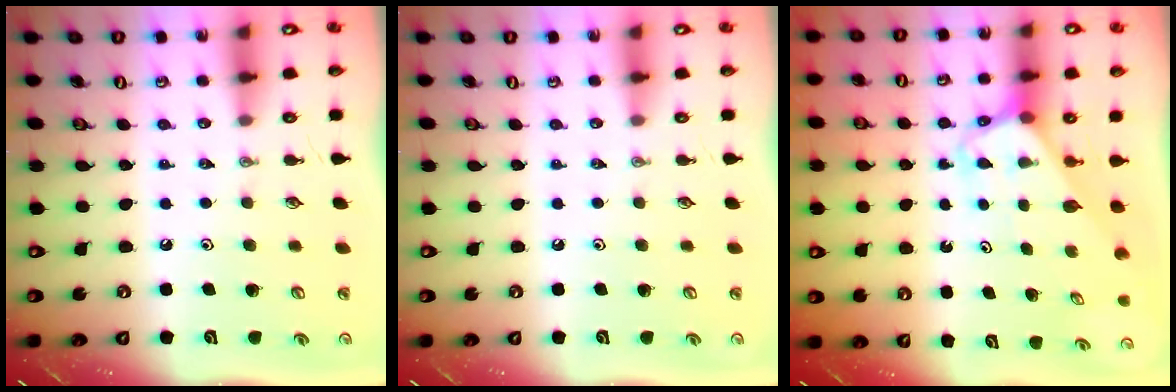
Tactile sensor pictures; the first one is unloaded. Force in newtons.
{"total": 0.0}
{"total": 3.2, "press": 3.2, "slide": 0.2}